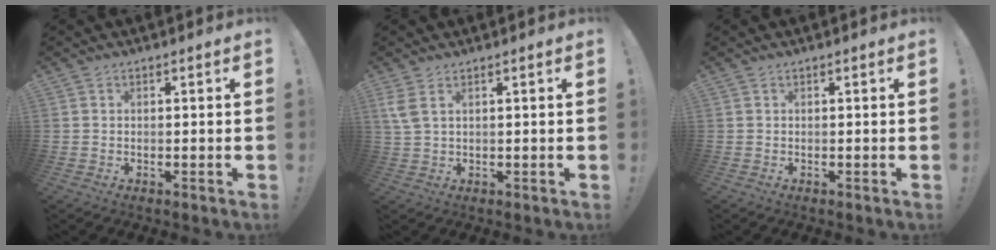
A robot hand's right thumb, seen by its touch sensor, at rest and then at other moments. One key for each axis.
{"total": 3.6, "fx": 1.7, "fy": 1.0, "fz": 2.9, "tx": -0.064, "ty": -0.002, "tz": 0.034}
{"total": 0.0}